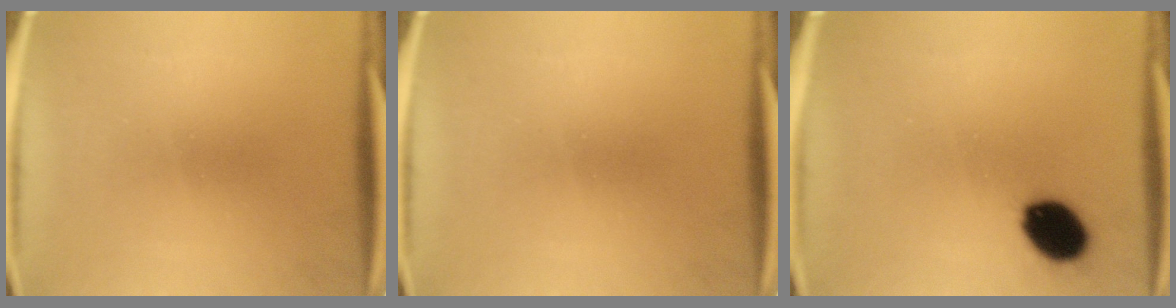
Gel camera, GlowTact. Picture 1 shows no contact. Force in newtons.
{"total": 0.0}
{"total": 9.9}